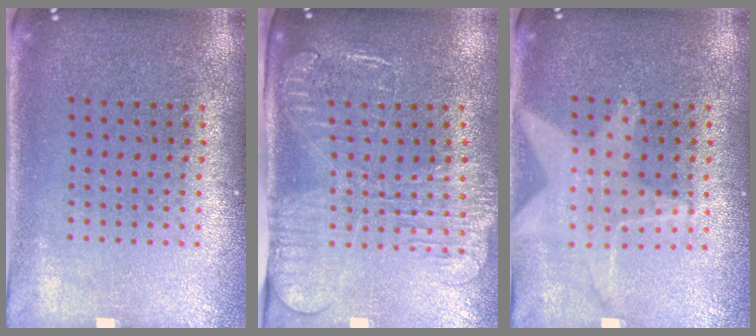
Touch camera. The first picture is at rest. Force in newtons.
{"total": 2.6, "press": 2.1, "slide": 1.5}
{"total": 1.3, "press": 1.2, "slide": 0.3}